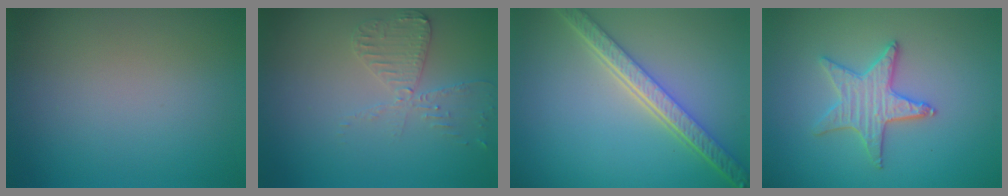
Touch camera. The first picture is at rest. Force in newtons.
{"total": 2.9, "press": 2.8, "slide": 0.6}
{"total": 5.6, "press": 4.2, "slide": 3.6}
{"total": 3.1, "press": 3.1, "slide": 0.5}